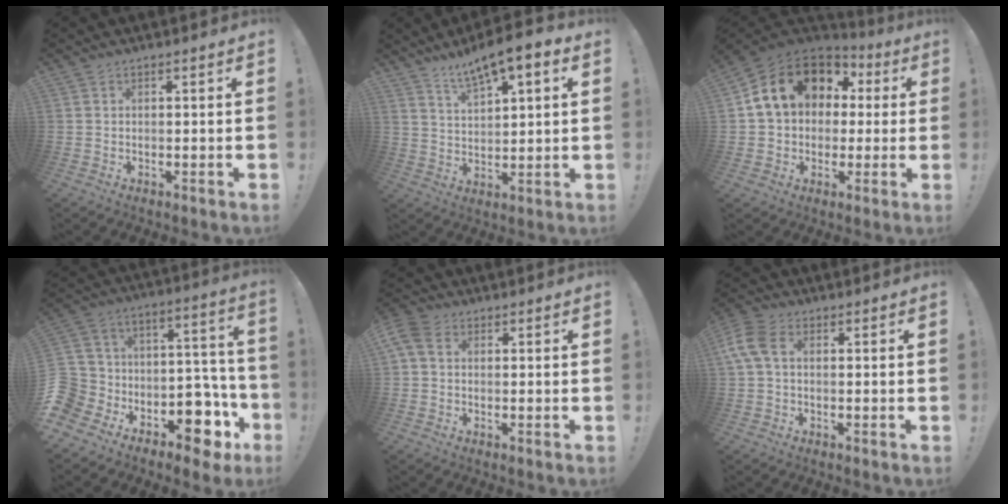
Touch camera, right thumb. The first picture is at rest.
{"total": 9.5, "force": [6.8, 2.9, 6.1], "torque": [-0.104, -0.034, 0.119]}
{"total": 16.3, "force": [5.6, 12.3, 9.1], "torque": [-0.154, -0.008, 0.108]}
{"total": 13.9, "force": [-7.8, 9.2, 7.0], "torque": [-0.114, 0.025, -0.121]}
{"total": 5.4, "force": [1.6, 3.7, 3.7], "torque": [-0.083, -0.001, 0.031]}
{"total": 7.1, "force": [1.1, 4.2, 5.6], "torque": [-0.119, 0.004, 0.024]}